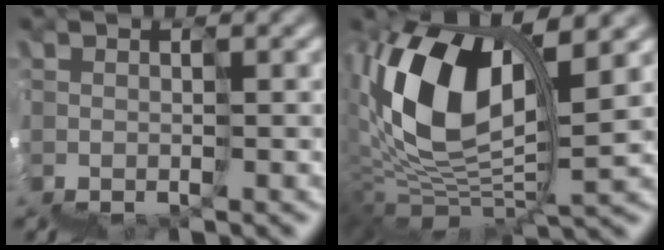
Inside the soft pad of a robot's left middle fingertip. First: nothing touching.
{"total": 8.8, "force": [6.5, 2.5, 5.3], "torque": [-0.133, 0.040, 0.114]}